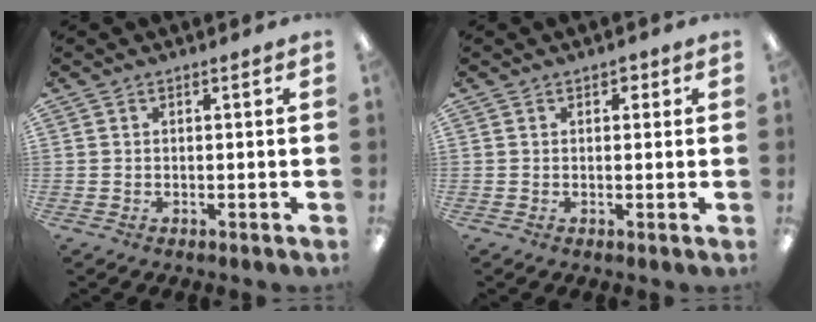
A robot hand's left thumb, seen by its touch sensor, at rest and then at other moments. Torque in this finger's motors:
{"motor_torque": [-0.36, -0.04, 0.11, 0.02, 0.00]}